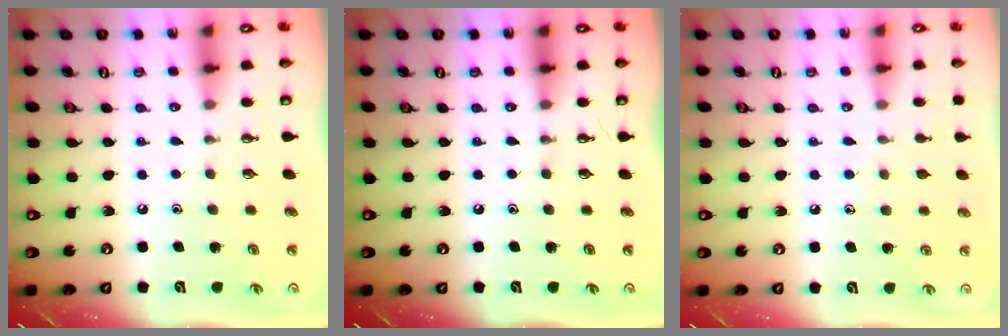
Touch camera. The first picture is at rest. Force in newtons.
{"total": 0.0}
{"total": 3.8, "press": 3.8, "slide": 0.4}